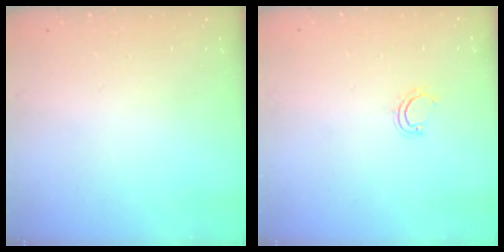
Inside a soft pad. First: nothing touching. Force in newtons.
{"total": 3.3, "press": 3.3, "slide": 0.2}